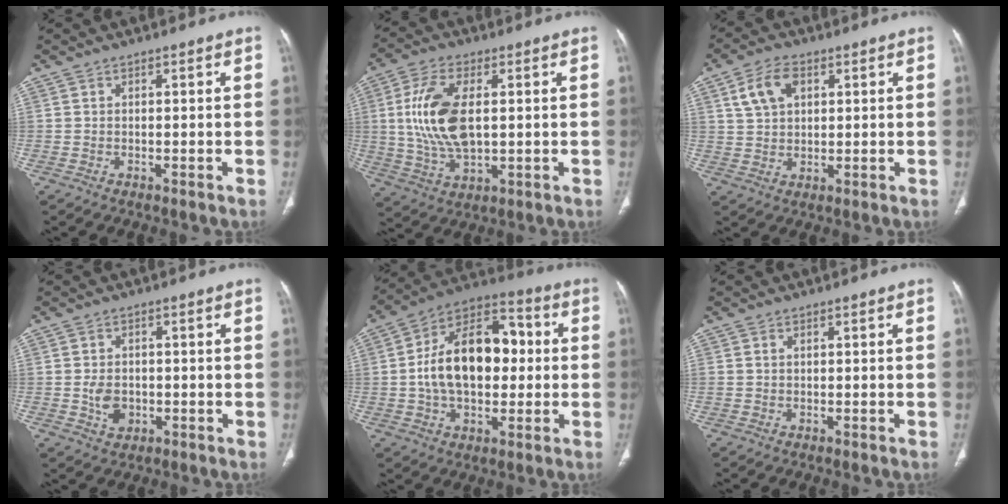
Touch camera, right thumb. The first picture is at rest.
{"total": 13.8, "force": [1.7, 7.0, 11.7], "torque": [-0.242, -0.005, 0.038]}
{"total": 7.2, "force": [2.9, 4.7, 4.7], "torque": [-0.081, 0.001, 0.055]}
{"total": 4.2, "force": [-0.6, 3.1, 2.7], "torque": [-0.038, 0.000, -0.006]}
{"total": 19.6, "force": [0.8, 12.0, 15.5], "torque": [-0.233, 0.033, 0.009]}
{"total": 0.6, "force": [0.2, 0.4, 0.4], "torque": [-0.010, 0.004, 0.005]}